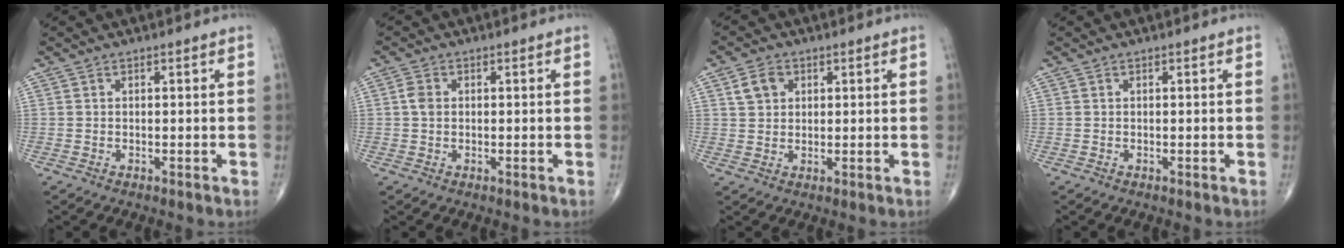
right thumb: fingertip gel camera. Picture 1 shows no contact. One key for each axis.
{"total": 2.1, "fx": 0.2, "fy": 1.6, "fz": 1.4, "tx": -0.023, "ty": 0.003, "tz": 0.001}
{"total": 4.3, "fx": 1.7, "fy": 3.4, "fz": 2.1, "tx": -0.024, "ty": -0.001, "tz": 0.031}
{"total": 0.0}